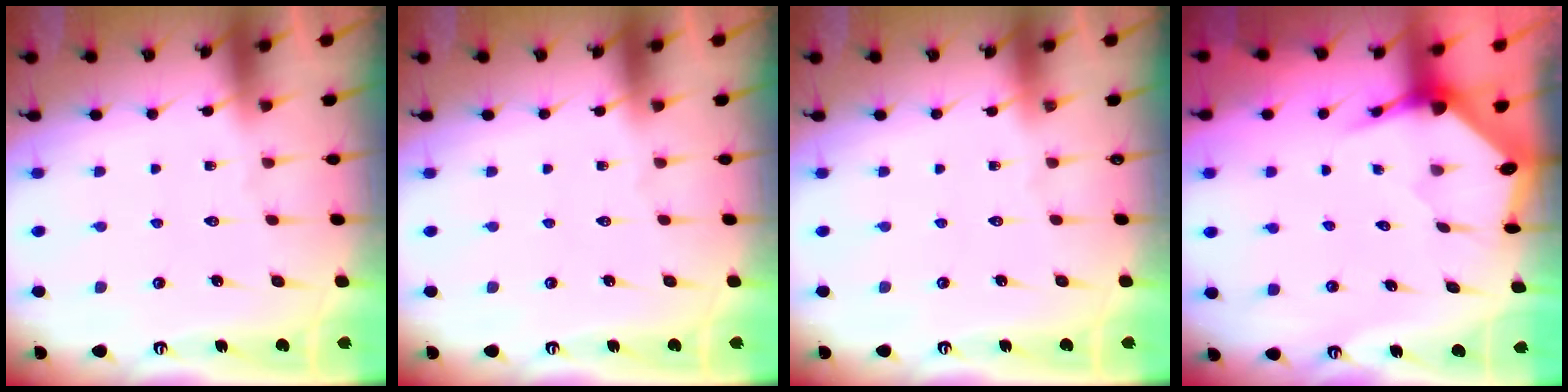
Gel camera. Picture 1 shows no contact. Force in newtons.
{"total": 0.0}
{"total": 0.0}
{"total": 3.6, "press": 3.6, "slide": 0.5}